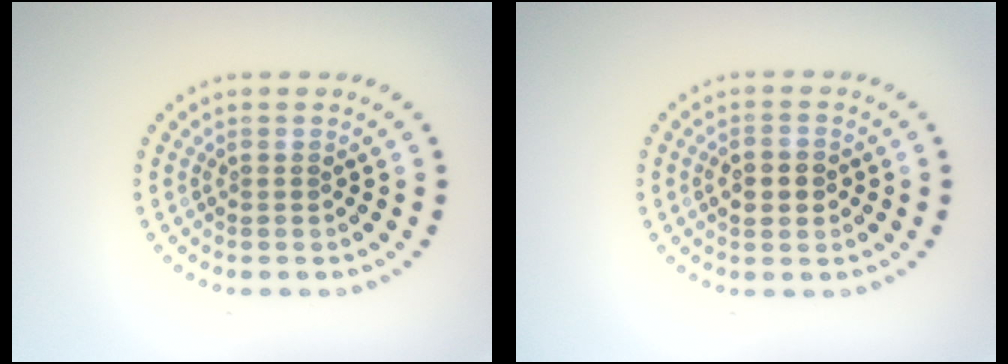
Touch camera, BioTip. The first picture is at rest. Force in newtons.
{"total": 3.1, "press": 3.1, "slide": 0.2}